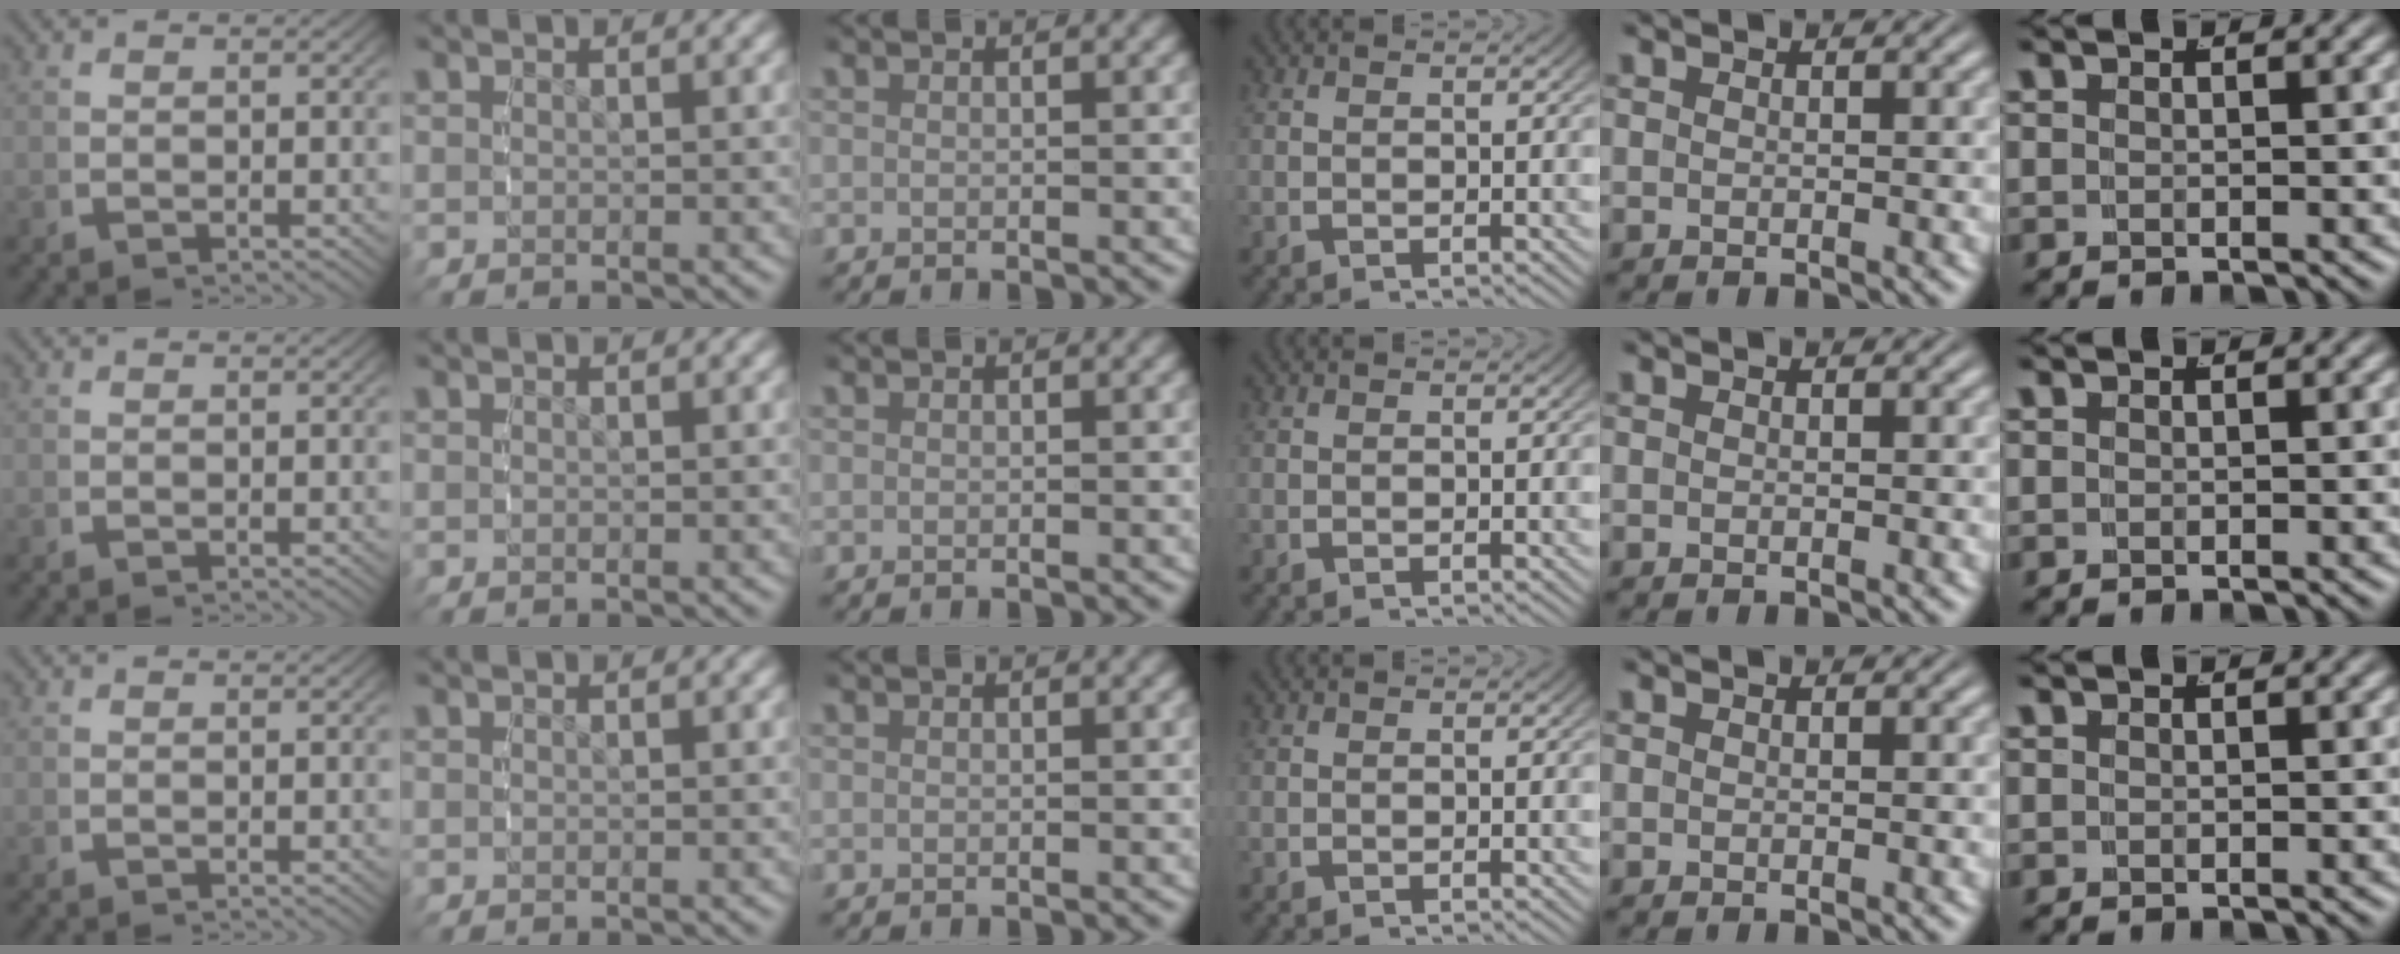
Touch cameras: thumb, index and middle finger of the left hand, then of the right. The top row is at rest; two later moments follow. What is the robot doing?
{"motion": "reach", "object": "jewelry box"}